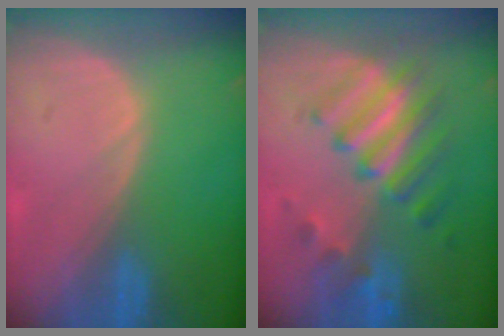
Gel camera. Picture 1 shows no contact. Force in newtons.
{"total": 7.7, "press": 7.7, "slide": 1.0}